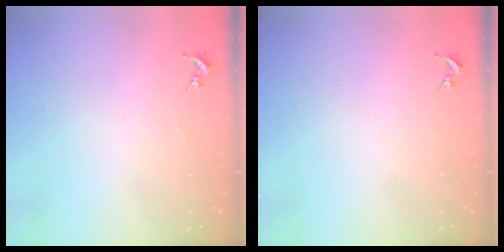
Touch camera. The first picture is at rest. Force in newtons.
{"total": 0.0}